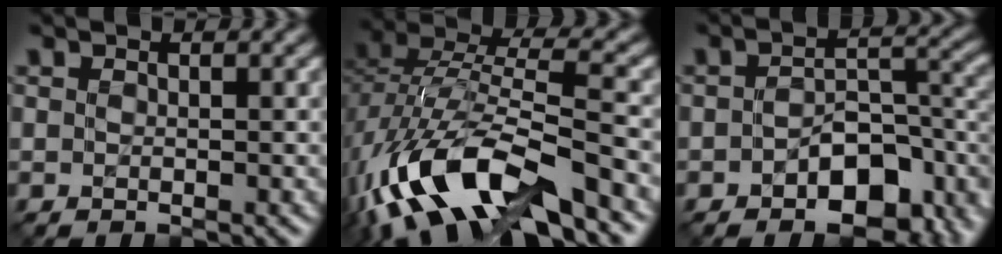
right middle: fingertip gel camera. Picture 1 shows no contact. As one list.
[{"total": 14.0, "force": [-7.7, 5.0, 10.6], "torque": [-0.210, 0.002, -0.141]}, {"total": 7.7, "force": [-3.1, 4.2, 5.6], "torque": [-0.065, -0.003, -0.051]}]